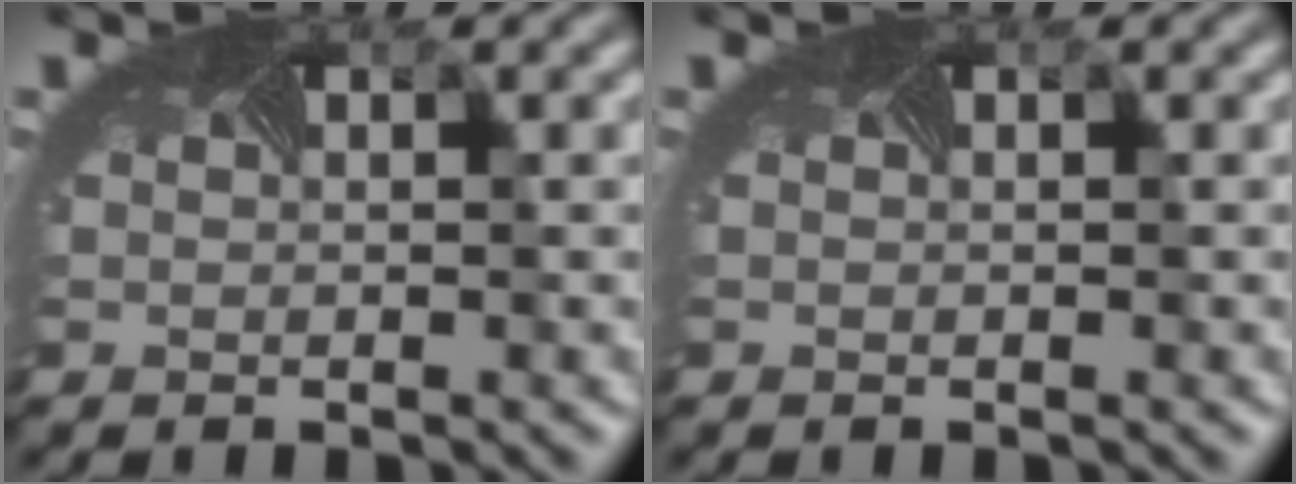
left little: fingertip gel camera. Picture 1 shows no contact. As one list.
[{"total": 0.0}]